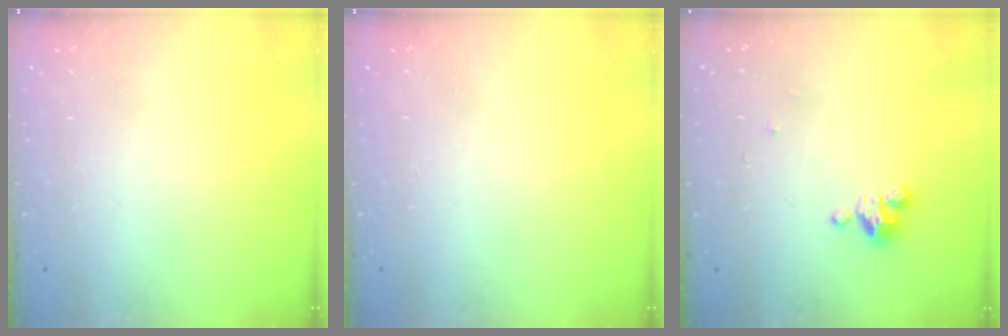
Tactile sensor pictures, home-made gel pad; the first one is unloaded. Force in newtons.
{"total": 0.0}
{"total": 2.9, "press": 2.9, "slide": 0.3}